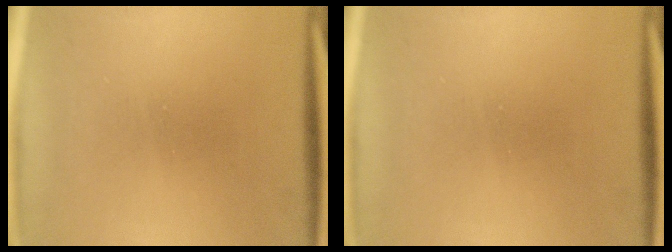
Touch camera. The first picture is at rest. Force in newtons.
{"total": 0.0}